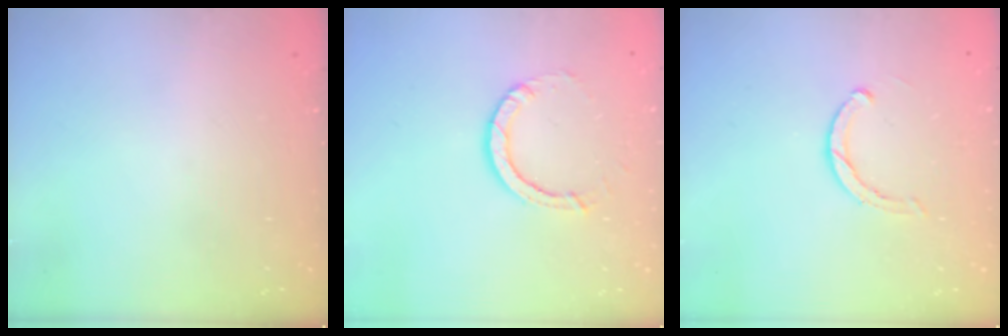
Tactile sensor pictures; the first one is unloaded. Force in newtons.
{"total": 4.5, "press": 4.5, "slide": 0.3}
{"total": 2.8, "press": 2.7, "slide": 0.3}